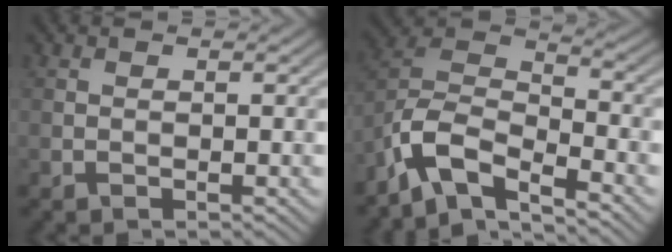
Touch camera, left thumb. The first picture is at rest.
{"total": 9.2, "force": [-6.7, 3.2, 5.4], "torque": [-0.111, -0.002, -0.153]}